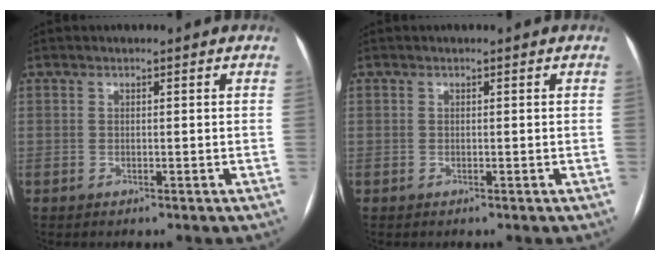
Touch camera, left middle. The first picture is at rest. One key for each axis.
{"total": 0.0}